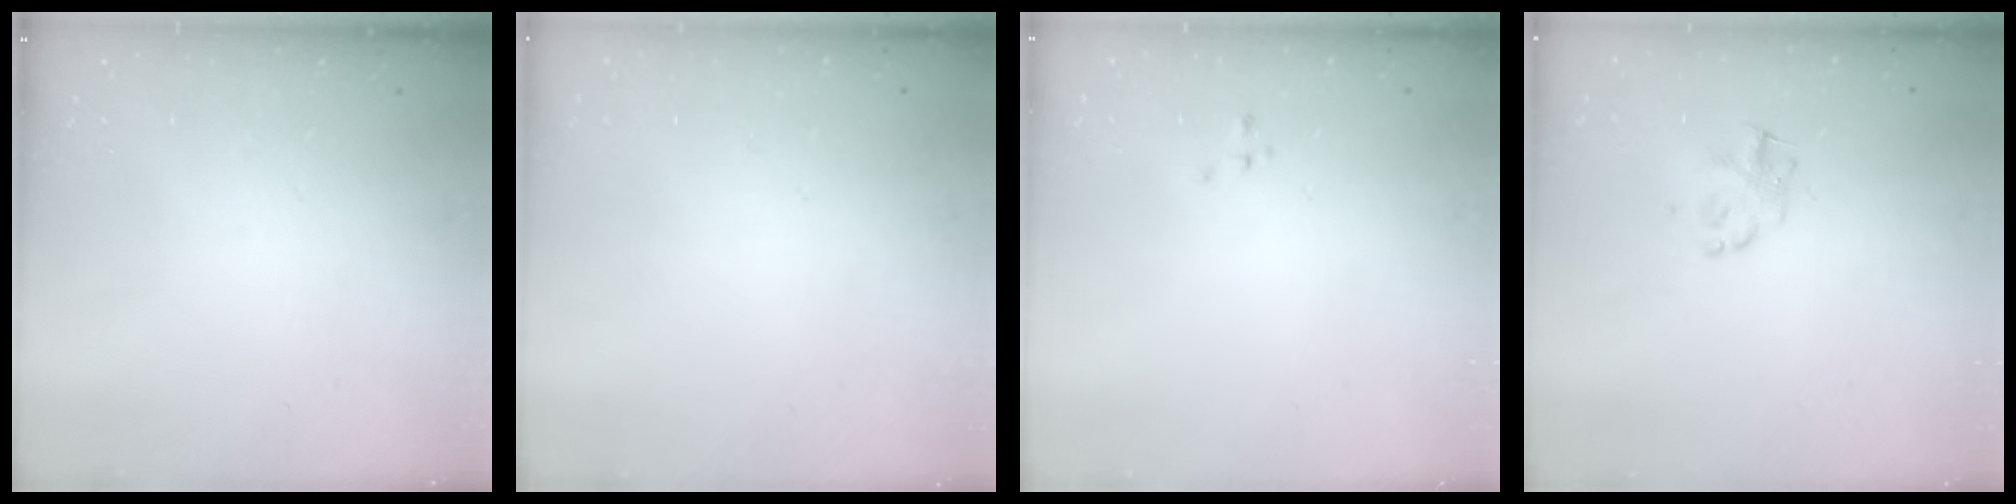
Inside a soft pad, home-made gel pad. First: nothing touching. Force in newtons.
{"total": 1.7, "press": 1.7, "slide": 0.2}
{"total": 0.5, "press": 0.5, "slide": 0.0}
{"total": 5.6, "press": 5.5, "slide": 1.2}